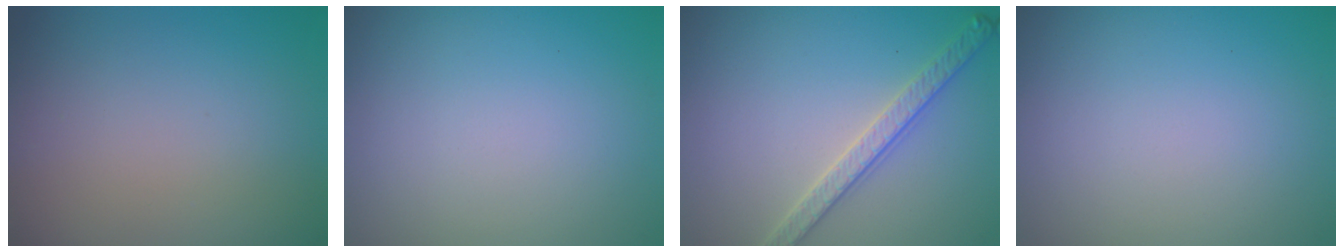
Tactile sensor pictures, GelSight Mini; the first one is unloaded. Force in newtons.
{"total": 0.0}
{"total": 2.8, "press": 2.7, "slide": 0.7}
{"total": 0.0}